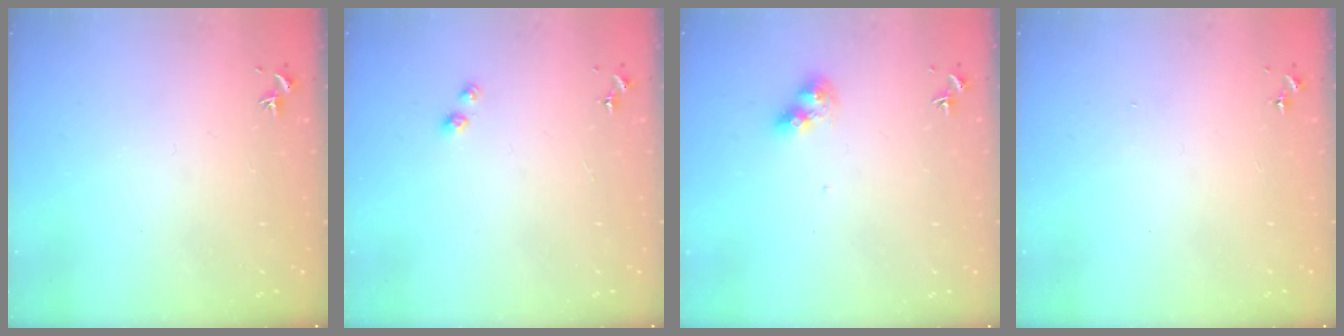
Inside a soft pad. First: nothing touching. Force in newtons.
{"total": 2.6, "press": 2.6, "slide": 0.4}
{"total": 9.0, "press": 9.0, "slide": 0.9}
{"total": 0.0}